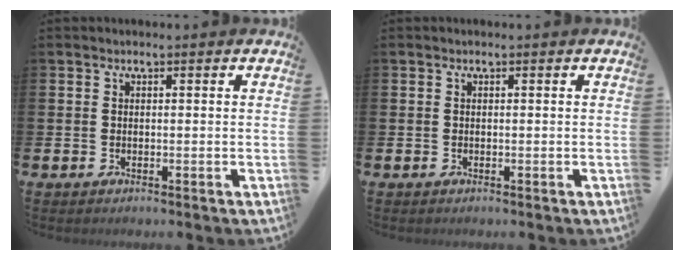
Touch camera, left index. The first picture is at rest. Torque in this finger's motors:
{"motor_torque": [0.00, 0.00, 0.03, 0.00]}